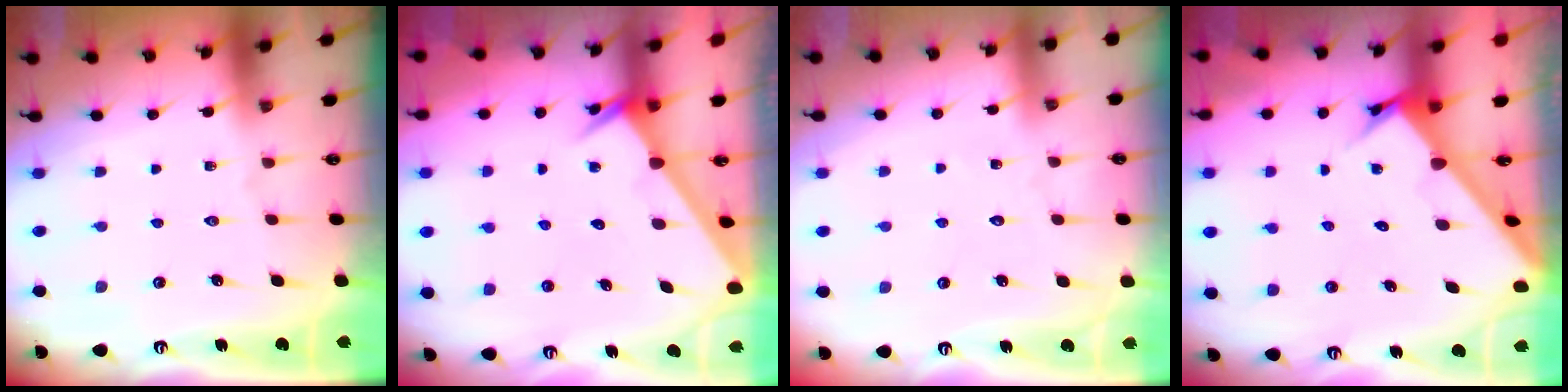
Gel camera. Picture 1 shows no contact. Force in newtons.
{"total": 2.6, "press": 2.6, "slide": 0.0}
{"total": 2.7, "press": 2.7, "slide": 0.2}
{"total": 2.8, "press": 2.8, "slide": 0.2}